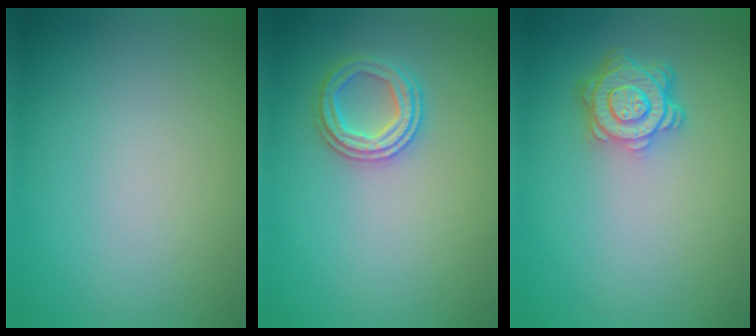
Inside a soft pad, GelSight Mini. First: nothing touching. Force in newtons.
{"total": 2.6, "press": 2.6, "slide": 0.1}
{"total": 4.7, "press": 3.6, "slide": 3.1}